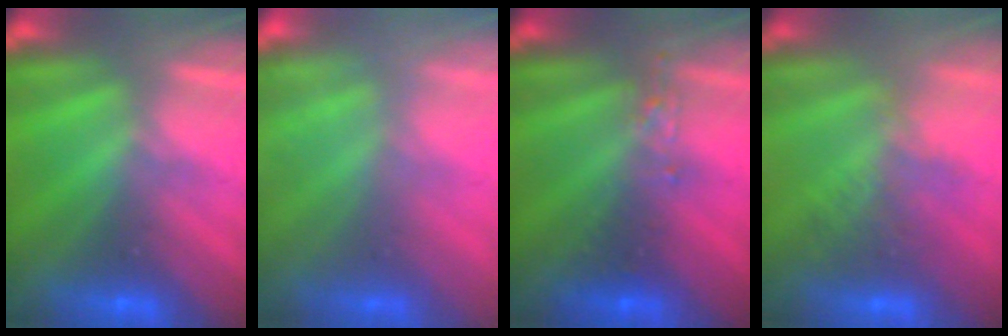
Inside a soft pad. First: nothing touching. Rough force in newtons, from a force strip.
{"total": 2.4}
{"total": 2.4}
{"total": 2.4}